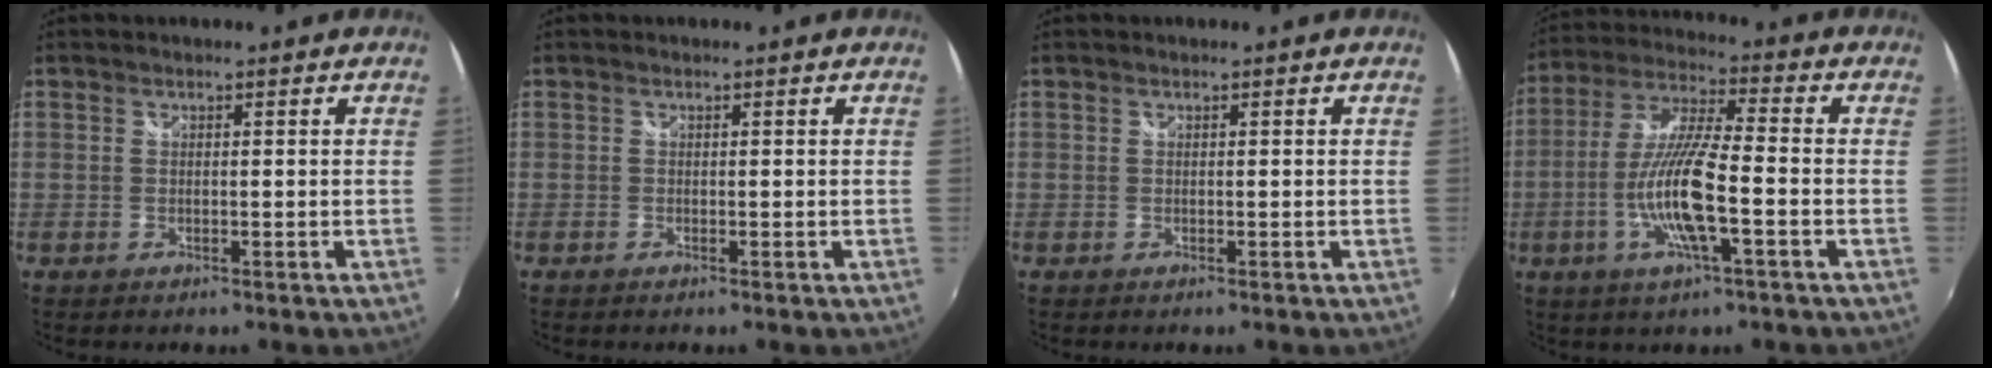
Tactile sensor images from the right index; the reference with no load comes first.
{"total": 0.0}
{"total": 0.0}
{"total": 13.2, "force": [-3.9, 1.9, 12.5], "torque": [-0.253, -0.007, -0.075]}